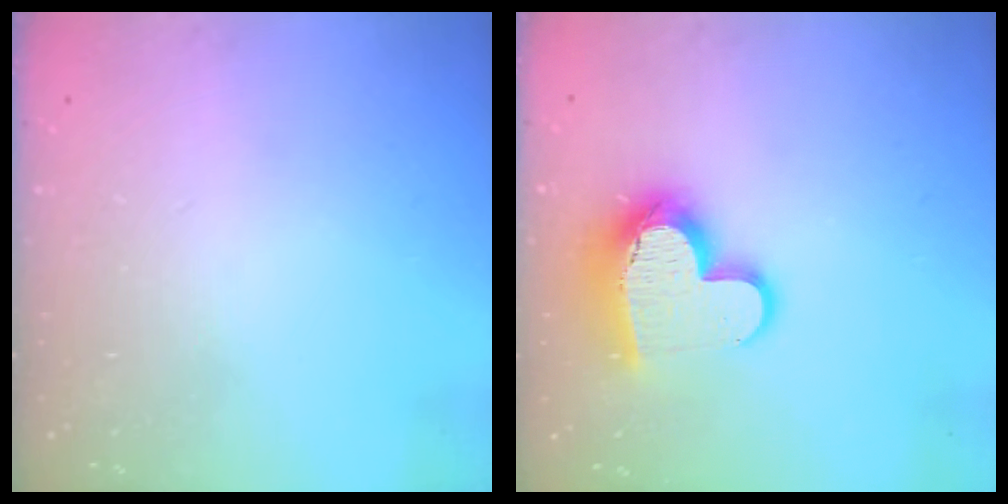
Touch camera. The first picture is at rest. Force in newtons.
{"total": 14.6, "press": 14.5, "slide": 1.2}